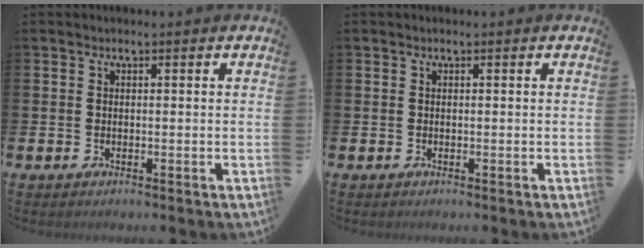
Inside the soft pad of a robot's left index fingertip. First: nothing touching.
{"total": 0.0}